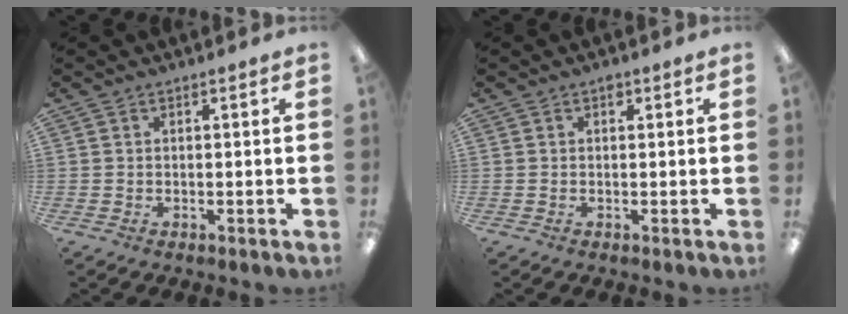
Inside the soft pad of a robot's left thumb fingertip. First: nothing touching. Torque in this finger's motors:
{"motor_torque": [0.13, -0.01, 0.34, -0.08, 0.01]}